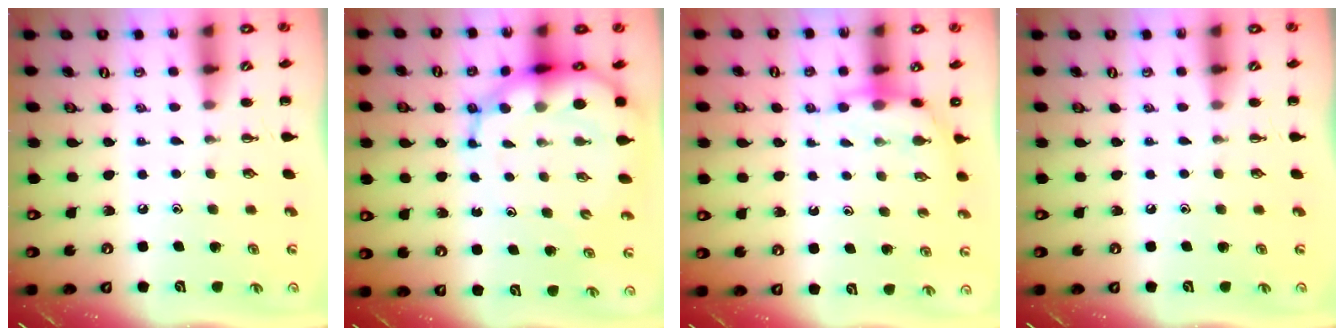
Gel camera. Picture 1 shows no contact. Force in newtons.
{"total": 13.1, "press": 12.6, "slide": 3.5}
{"total": 6.3, "press": 6.2, "slide": 1.4}
{"total": 0.0}